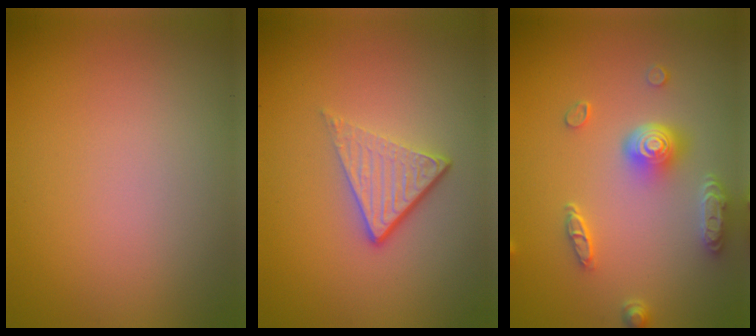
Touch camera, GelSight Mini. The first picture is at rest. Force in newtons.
{"total": 4.0, "press": 2.5, "slide": 3.0}
{"total": 4.7, "press": 3.6, "slide": 3.0}